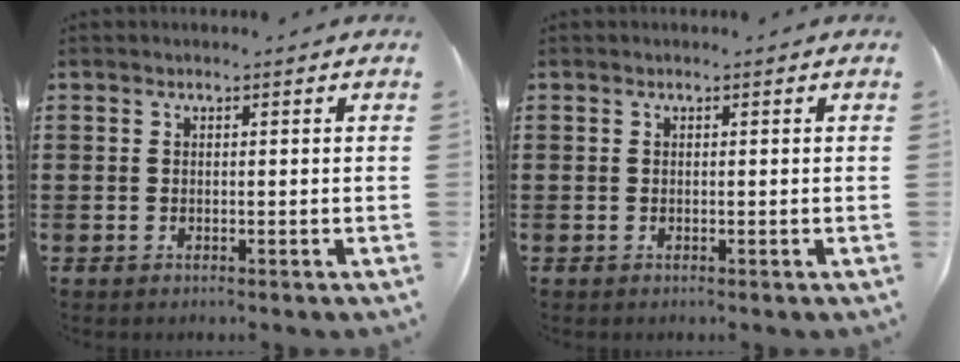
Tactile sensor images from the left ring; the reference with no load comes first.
{"total": 0.0}